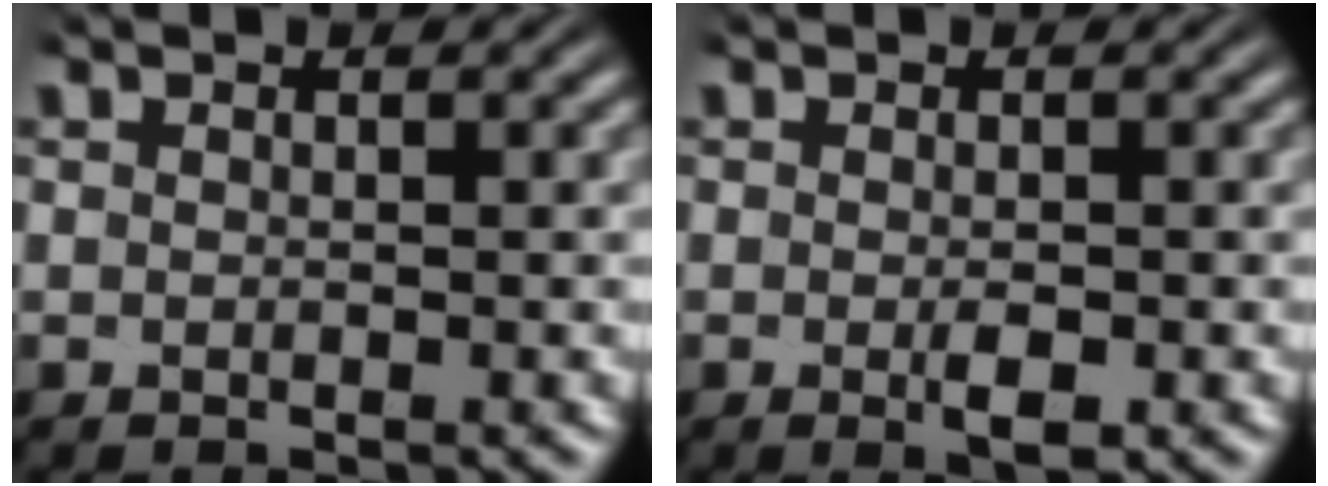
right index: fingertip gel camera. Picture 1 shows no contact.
{"total": 1.9, "force": [-0.7, 0.7, 1.6], "torque": [-0.027, -0.003, -0.013]}